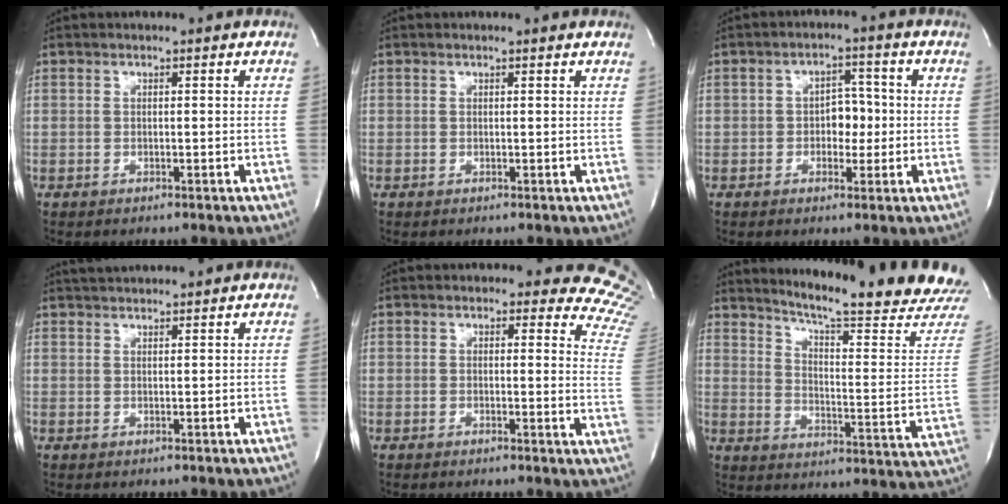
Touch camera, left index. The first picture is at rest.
{"total": 1.0, "force": [0.9, 0.0, 0.2], "torque": [-0.014, 0.002, 0.010]}
{"total": 4.4, "force": [-0.4, 2.9, 3.4], "torque": [-0.045, 0.012, -0.007]}
{"total": 4.2, "force": [4.0, 0.1, 1.0], "torque": [-0.021, 0.031, 0.067]}
{"total": 10.6, "force": [10.1, 3.3, 0.7], "torque": [0.044, -0.083, 0.053]}
{"total": 21.9, "force": [20.0, -0.6, 8.8], "torque": [-0.140, -0.100, 0.253]}